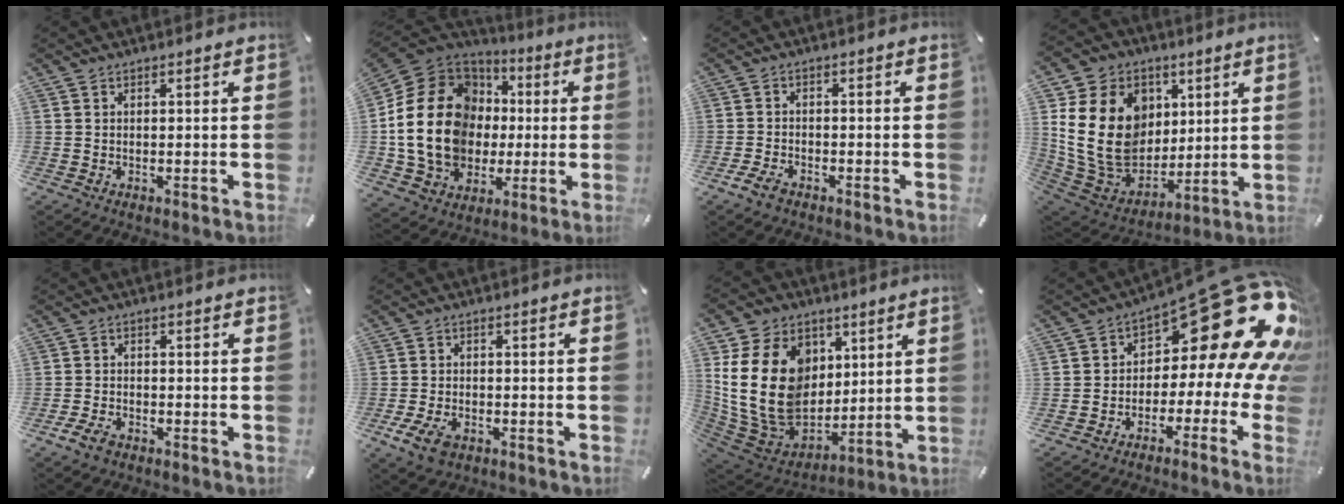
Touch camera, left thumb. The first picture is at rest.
{"total": 23.4, "force": [-0.8, 18.7, 14.1], "torque": [-0.304, 0.010, -0.002]}
{"total": 3.5, "force": [-2.4, 1.9, 1.8], "torque": [-0.048, 0.006, -0.051]}
{"total": 22.7, "force": [4.1, 17.8, 13.5], "torque": [-0.270, -0.014, 0.085]}
{"total": 3.9, "force": [-2.5, 2.2, 2.1], "torque": [-0.052, 0.008, -0.052]}
{"total": 6.1, "force": [-3.2, 3.7, 3.6], "torque": [-0.095, 0.006, -0.065]}
{"total": 24.0, "force": [4.4, 18.2, 15.0], "torque": [-0.306, -0.023, 0.089]}
{"total": 24.9, "force": [10.5, 10.9, 19.7], "torque": [-0.269, -0.087, 0.187]}